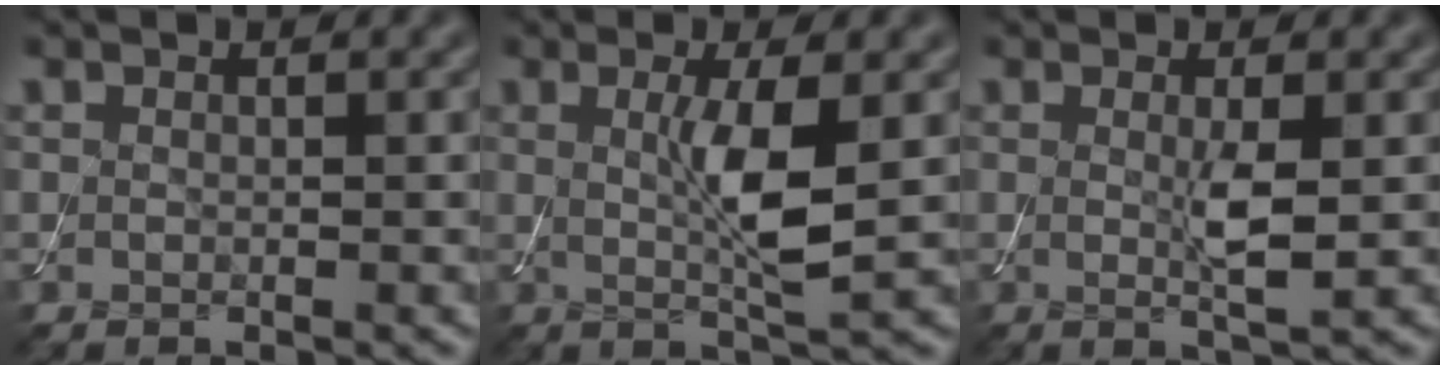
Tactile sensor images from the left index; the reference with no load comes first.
{"total": 4.7, "force": [0.4, 0.8, 4.6], "torque": [-0.086, -0.008, 0.011]}
{"total": 2.6, "force": [0.1, 0.3, 2.6], "torque": [-0.054, -0.006, 0.003]}